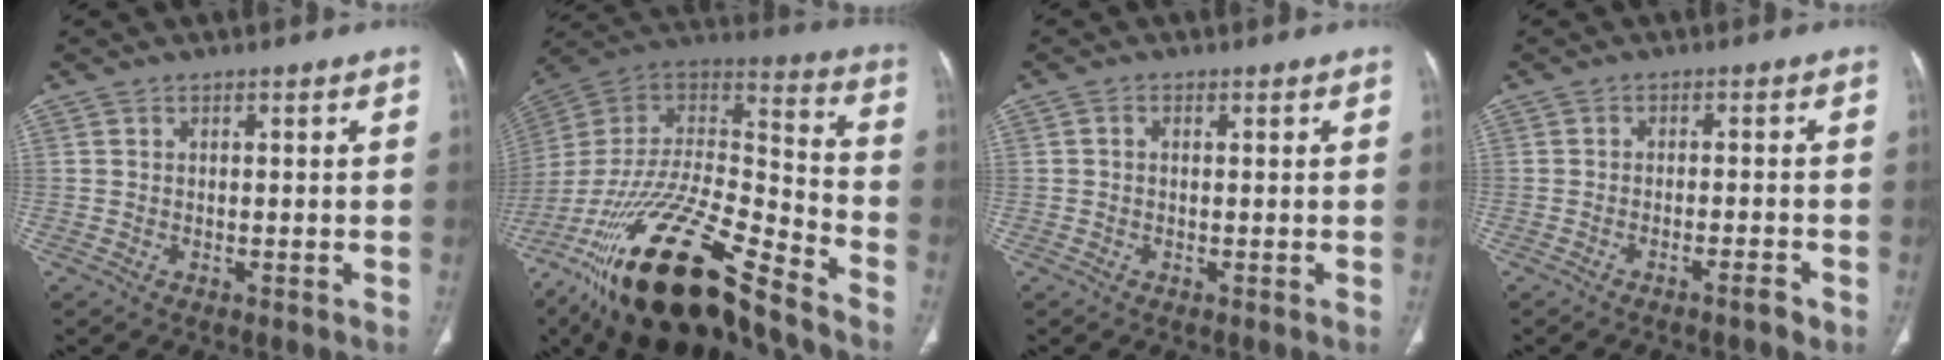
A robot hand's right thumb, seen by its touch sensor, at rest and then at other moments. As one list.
[{"total": 29.6, "force": [-20.3, 8.8, 19.7], "torque": [-0.357, 0.047, -0.355]}, {"total": 0.7, "force": [0.0, 0.5, 0.5], "torque": [-0.008, 0.001, -0.004]}, {"total": 2.4, "force": [-1.7, 0.4, 1.7], "torque": [-0.033, 0.009, -0.029]}]